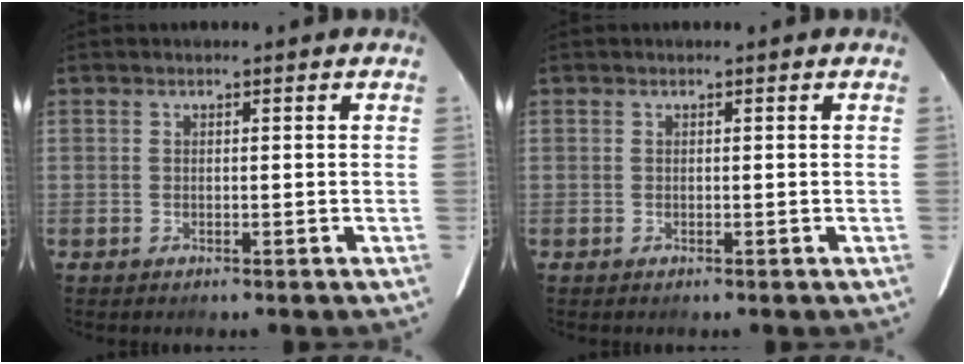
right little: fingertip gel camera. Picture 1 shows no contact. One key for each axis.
{"total": 0.0}